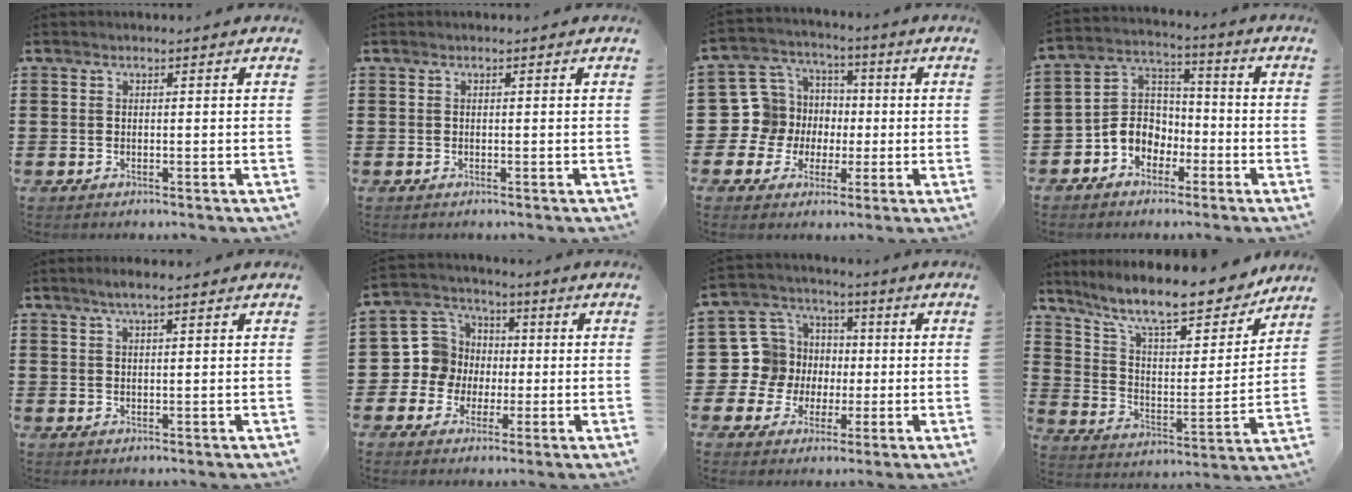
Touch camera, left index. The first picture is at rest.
{"total": 0.0}
{"total": 10.2, "force": [-0.7, 10.0, 1.7], "torque": [-0.097, 0.009, -0.009]}
{"total": 6.4, "force": [-3.2, 5.2, 1.9], "torque": [-0.066, 0.006, -0.071]}
{"total": 2.4, "force": [1.5, 0.3, 1.8], "torque": [-0.037, 0.003, 0.026]}
{"total": 7.2, "force": [-0.4, 7.1, 0.7], "torque": [-0.062, 0.003, -0.009]}
{"total": 10.1, "force": [0.1, 10.0, 1.8], "torque": [-0.102, 0.005, 0.006]}
{"total": 11.9, "force": [10.0, 2.0, 6.1], "torque": [-0.142, -0.060, 0.169]}